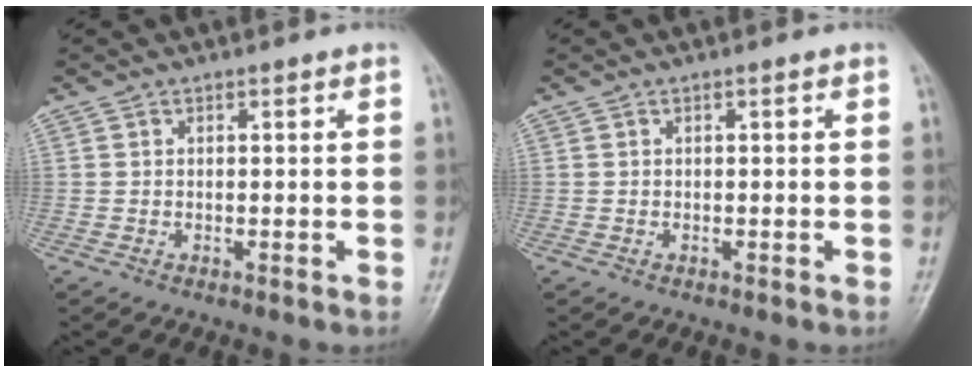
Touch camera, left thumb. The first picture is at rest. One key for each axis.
{"total": 0.0}